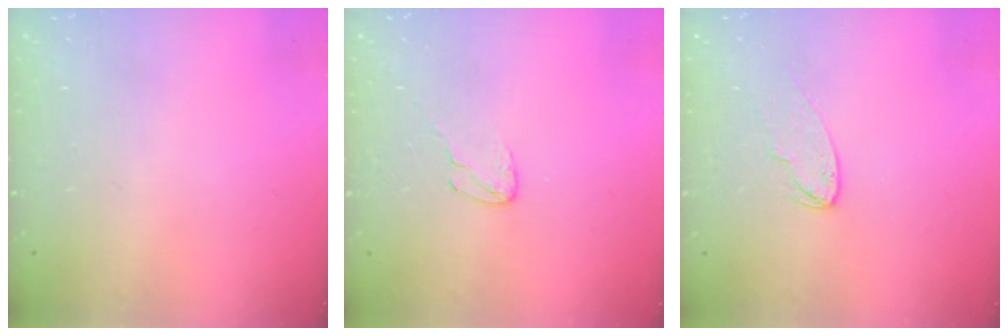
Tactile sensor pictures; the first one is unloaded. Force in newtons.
{"total": 2.7, "press": 2.7, "slide": 0.2}
{"total": 5.1, "press": 5.1, "slide": 0.4}